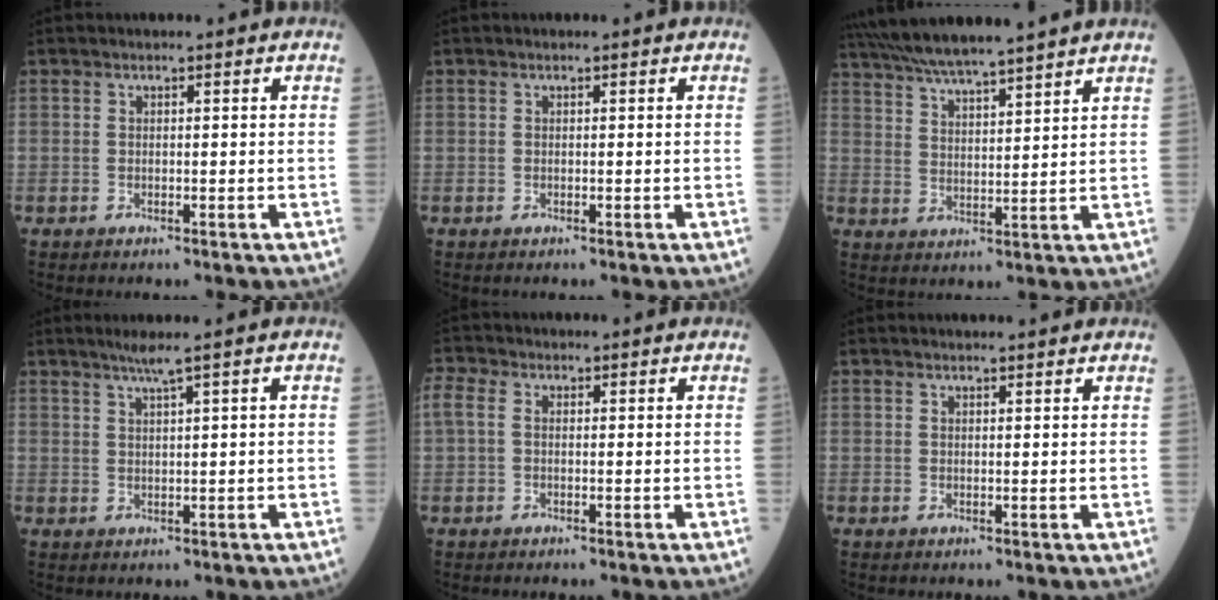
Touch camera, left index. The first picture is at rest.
{"total": 0.0}
{"total": 14.8, "force": [13.3, 0.1, 6.6], "torque": [-0.126, 0.026, 0.215]}
{"total": 2.4, "force": [1.7, -0.9, 1.5], "torque": [-0.032, -0.001, 0.038]}
{"total": 2.4, "force": [0.3, 1.5, 1.9], "torque": [-0.057, 0.016, 0.005]}
{"total": 2.7, "force": [2.6, 0.5, 0.6], "torque": [-0.010, 0.013, 0.030]}